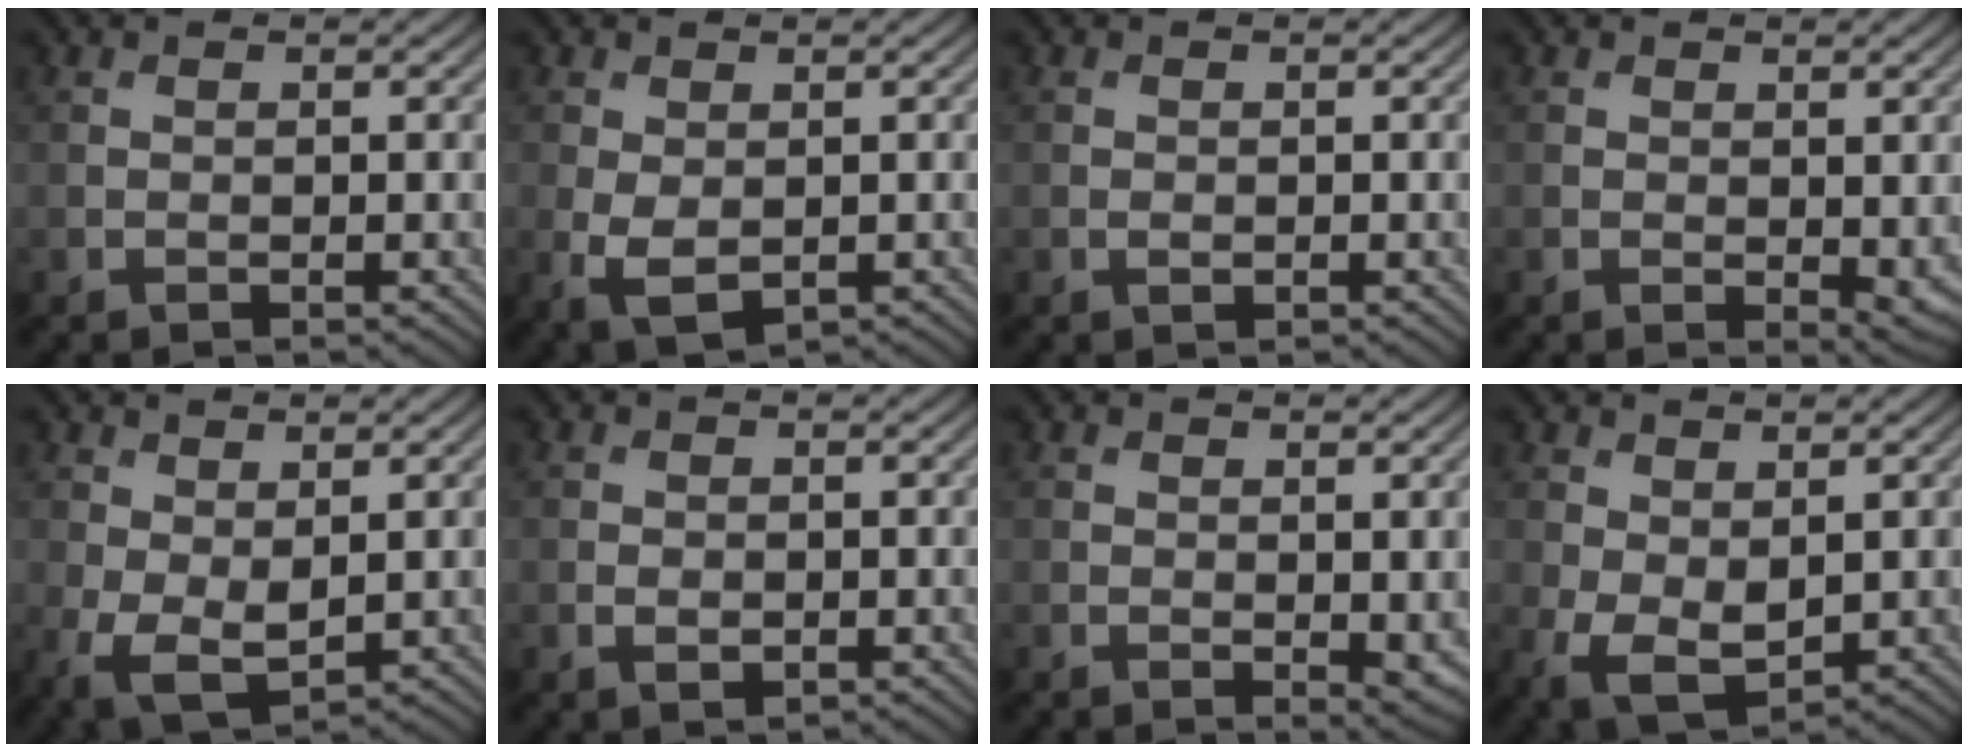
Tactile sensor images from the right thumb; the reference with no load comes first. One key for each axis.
{"total": 4.1, "fx": -0.7, "fy": 2.4, "fz": 3.2, "tx": -0.083, "ty": -0.013, "tz": -0.008}
{"total": 0.6, "fx": -0.2, "fy": 0.4, "fz": 0.5, "tx": -0.008, "ty": -0.002, "tz": -0.003}
{"total": 2.5, "fx": -0.1, "fy": 1.2, "fz": 2.2, "tx": -0.031, "ty": -0.010, "tz": 0.004}
{"total": 5.0, "fx": -0.2, "fy": 2.9, "fz": 4.1, "tx": -0.104, "ty": -0.010, "tz": 0.003}
{"total": 1.7, "fx": -0.6, "fy": 1.1, "fz": 1.1, "tx": -0.022, "ty": -0.005, "tz": -0.009}
{"total": 2.1, "fx": -0.1, "fy": 1.0, "fz": 1.8, "tx": -0.025, "ty": -0.010, "tz": 0.003}
{"total": 5.5, "fx": -0.4, "fy": 3.3, "fz": 4.4, "tx": -0.107, "ty": -0.012, "tz": 0.000}